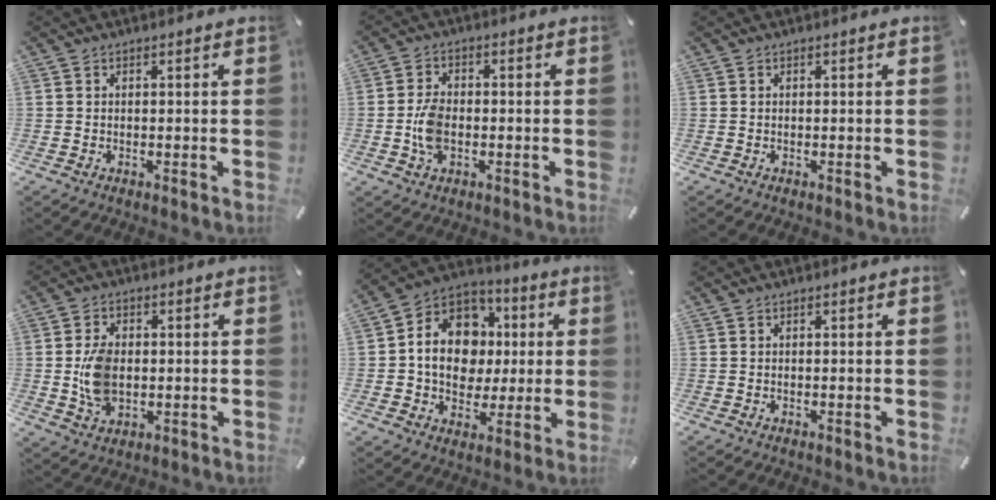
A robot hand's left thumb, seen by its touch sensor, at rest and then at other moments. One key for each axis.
{"total": 5.8, "fx": -1.2, "fy": 3.7, "fz": 4.3, "tx": -0.102, "ty": 0.000, "tz": -0.025}
{"total": 0.0}
{"total": 8.2, "fx": -0.3, "fy": 5.7, "fz": 5.9, "tx": -0.132, "ty": -0.002, "tz": -0.008}
{"total": 14.2, "fx": -0.1, "fy": 12.1, "fz": 7.4, "tx": -0.147, "ty": 0.002, "tz": 0.002}
{"total": 0.0}